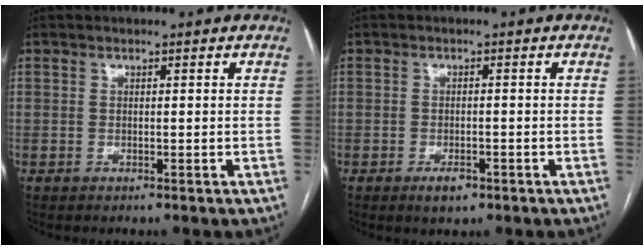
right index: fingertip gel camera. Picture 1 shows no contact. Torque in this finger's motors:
{"motor_torque": [-0.11, 0.03, -0.16, -0.05]}